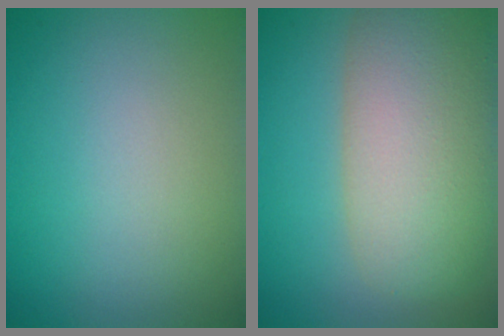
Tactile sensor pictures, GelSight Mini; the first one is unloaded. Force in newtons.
{"total": 10.1, "press": 10.1, "slide": 0.7}